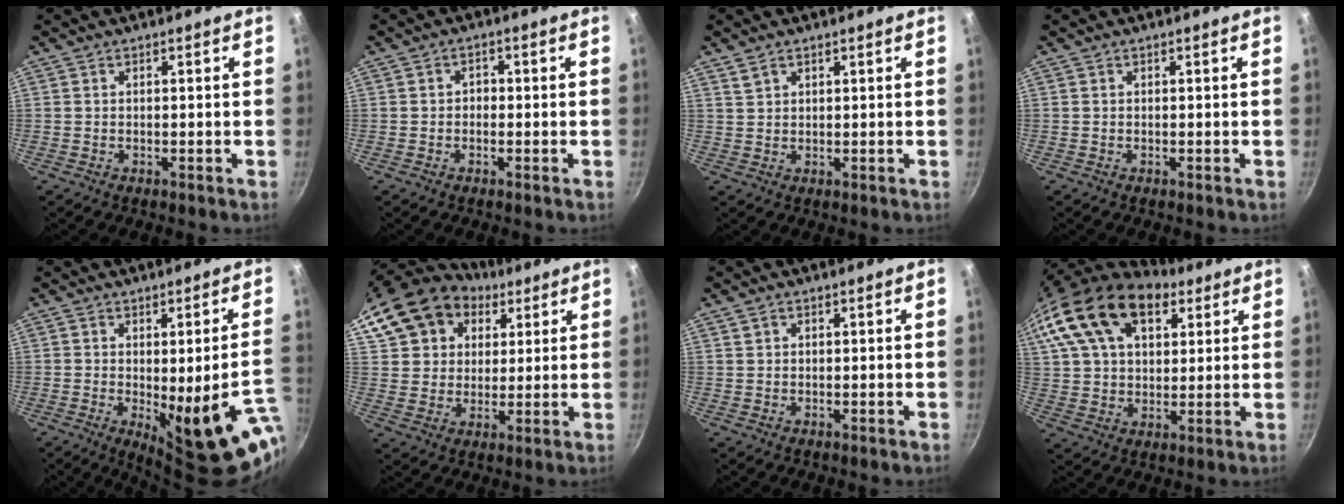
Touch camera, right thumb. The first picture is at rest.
{"total": 1.6, "force": [-0.4, 1.3, 0.7], "torque": [-0.007, 0.006, -0.010]}
{"total": 2.2, "force": [1.5, 1.3, 1.0], "torque": [-0.013, 0.000, 0.032]}
{"total": 0.0}
{"total": 16.9, "force": [-4.2, 4.5, 15.7], "torque": [-0.177, -0.015, -0.034]}
{"total": 18.2, "force": [9.2, 13.7, 7.7], "torque": [-0.133, 0.011, 0.167]}
{"total": 1.4, "force": [0.8, 1.0, 0.6], "torque": [-0.008, 0.002, 0.013]}
{"total": 23.1, "force": [12.7, 13.4, 13.9], "torque": [-0.256, 0.003, 0.225]}